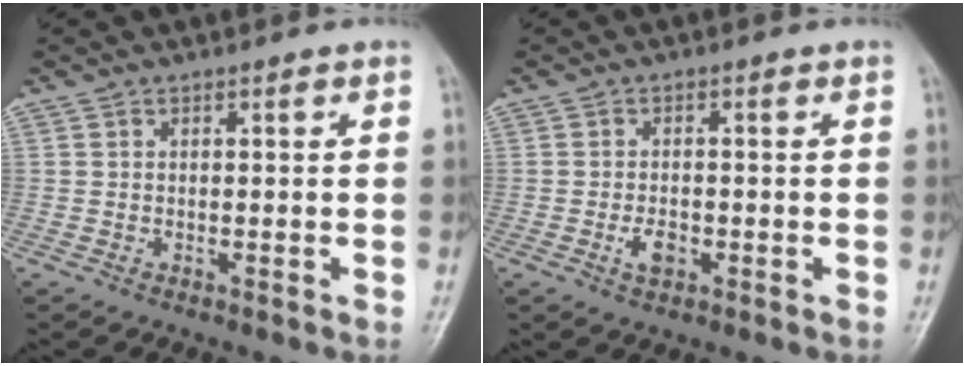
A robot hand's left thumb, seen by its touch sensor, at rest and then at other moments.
{"total": 3.0, "force": [-1.1, 1.9, 2.2], "torque": [-0.035, 0.002, -0.018]}